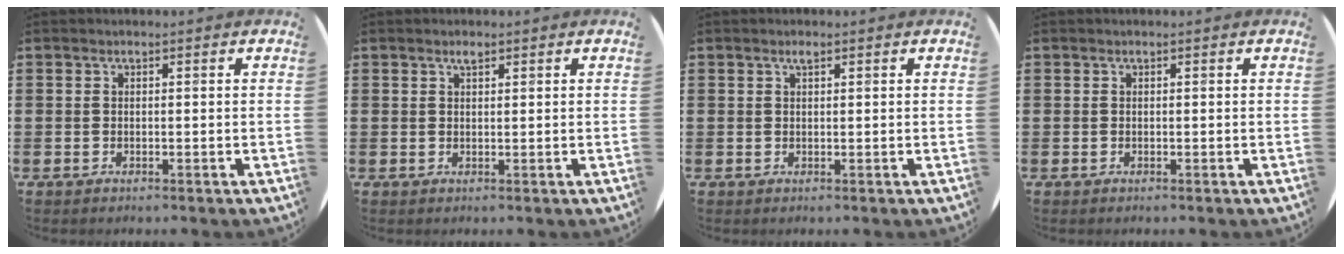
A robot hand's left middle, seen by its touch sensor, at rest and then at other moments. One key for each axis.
{"total": 0.9, "fx": 0.7, "fy": 0.3, "fz": 0.5, "tx": -0.011, "ty": 0.003, "tz": 0.013}
{"total": 0.8, "fx": 0.5, "fy": 0.2, "fz": 0.5, "tx": -0.011, "ty": 0.002, "tz": 0.009}
{"total": 0.0}